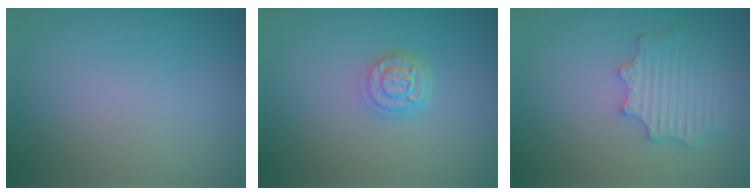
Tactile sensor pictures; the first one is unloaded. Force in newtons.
{"total": 2.6, "press": 2.1, "slide": 1.5}
{"total": 4.3, "press": 3.6, "slide": 2.4}